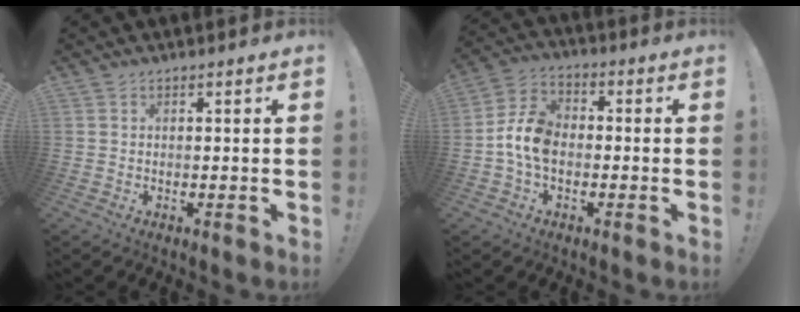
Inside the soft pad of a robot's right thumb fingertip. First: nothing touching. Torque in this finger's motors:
{"motor_torque": [0.33, 0.19, 0.72, -0.24, 0.06]}